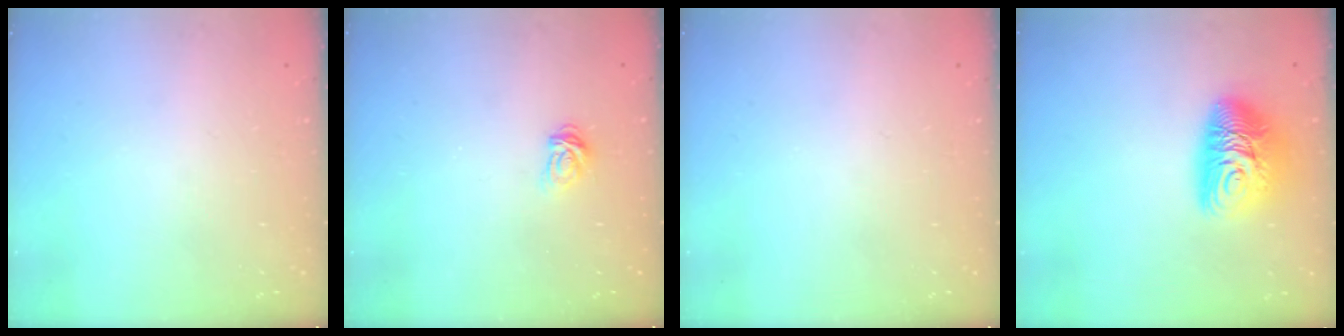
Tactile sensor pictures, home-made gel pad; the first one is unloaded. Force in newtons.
{"total": 5.2, "press": 5.2, "slide": 0.6}
{"total": 0.0}
{"total": 9.9, "press": 9.9, "slide": 0.9}